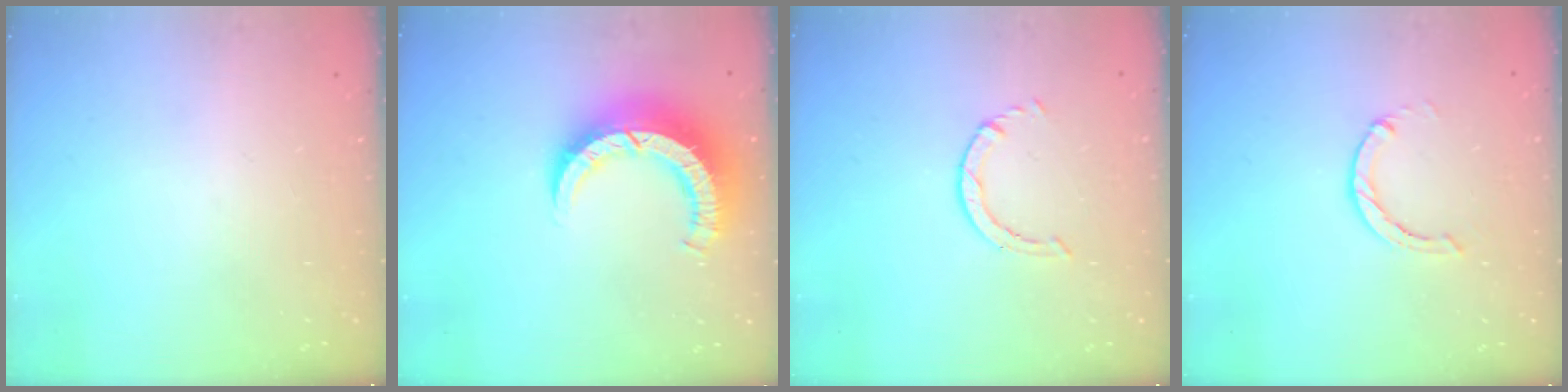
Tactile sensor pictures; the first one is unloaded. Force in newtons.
{"total": 10.9, "press": 10.8, "slide": 1.2}
{"total": 0.8, "press": 0.7, "slide": 0.1}
{"total": 0.0}